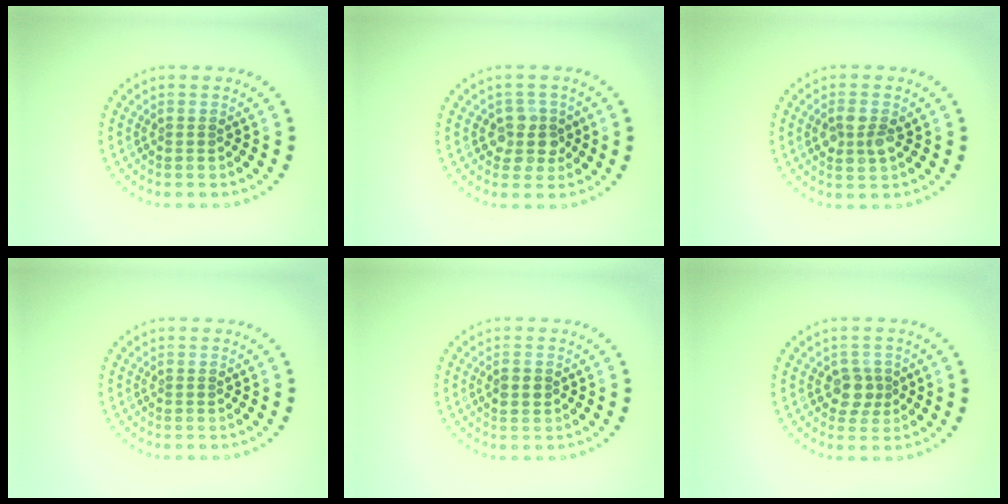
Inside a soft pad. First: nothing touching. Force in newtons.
{"total": 2.8, "press": 2.4, "slide": 1.4}
{"total": 2.6, "press": 2.5, "slide": 0.4}
{"total": 0.0}
{"total": 1.2, "press": 1.2, "slide": 0.2}
{"total": 2.0, "press": 1.7, "slide": 1.0}